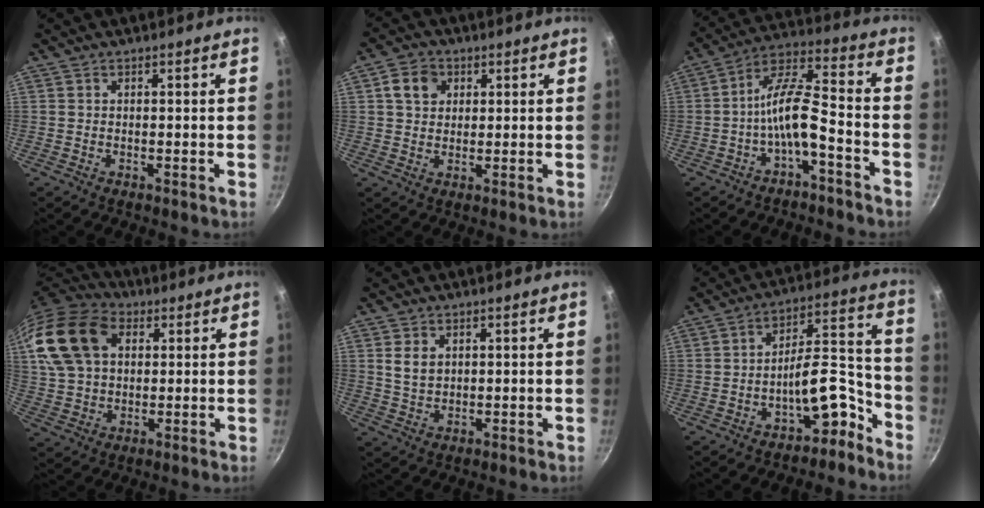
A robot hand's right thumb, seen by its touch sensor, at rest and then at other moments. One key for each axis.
{"total": 5.8, "fx": 1.9, "fy": 4.6, "fz": 2.9, "tx": -0.031, "ty": 0.005, "tz": 0.027}
{"total": 10.4, "fx": -4.8, "fy": 3.4, "fz": 8.6, "tx": -0.167, "ty": 0.054, "tz": -0.084}
{"total": 18.3, "fx": 5.6, "fy": 12.9, "fz": 11.7, "tx": -0.219, "ty": 0.016, "tz": 0.096}
{"total": 3.9, "fx": 1.3, "fy": 2.7, "fz": 2.5, "tx": -0.041, "ty": -0.004, "tz": 0.028}
{"total": 11.3, "fx": -6.5, "fy": 5.1, "fz": 7.8, "tx": -0.065, "ty": 0.094, "tz": -0.088}